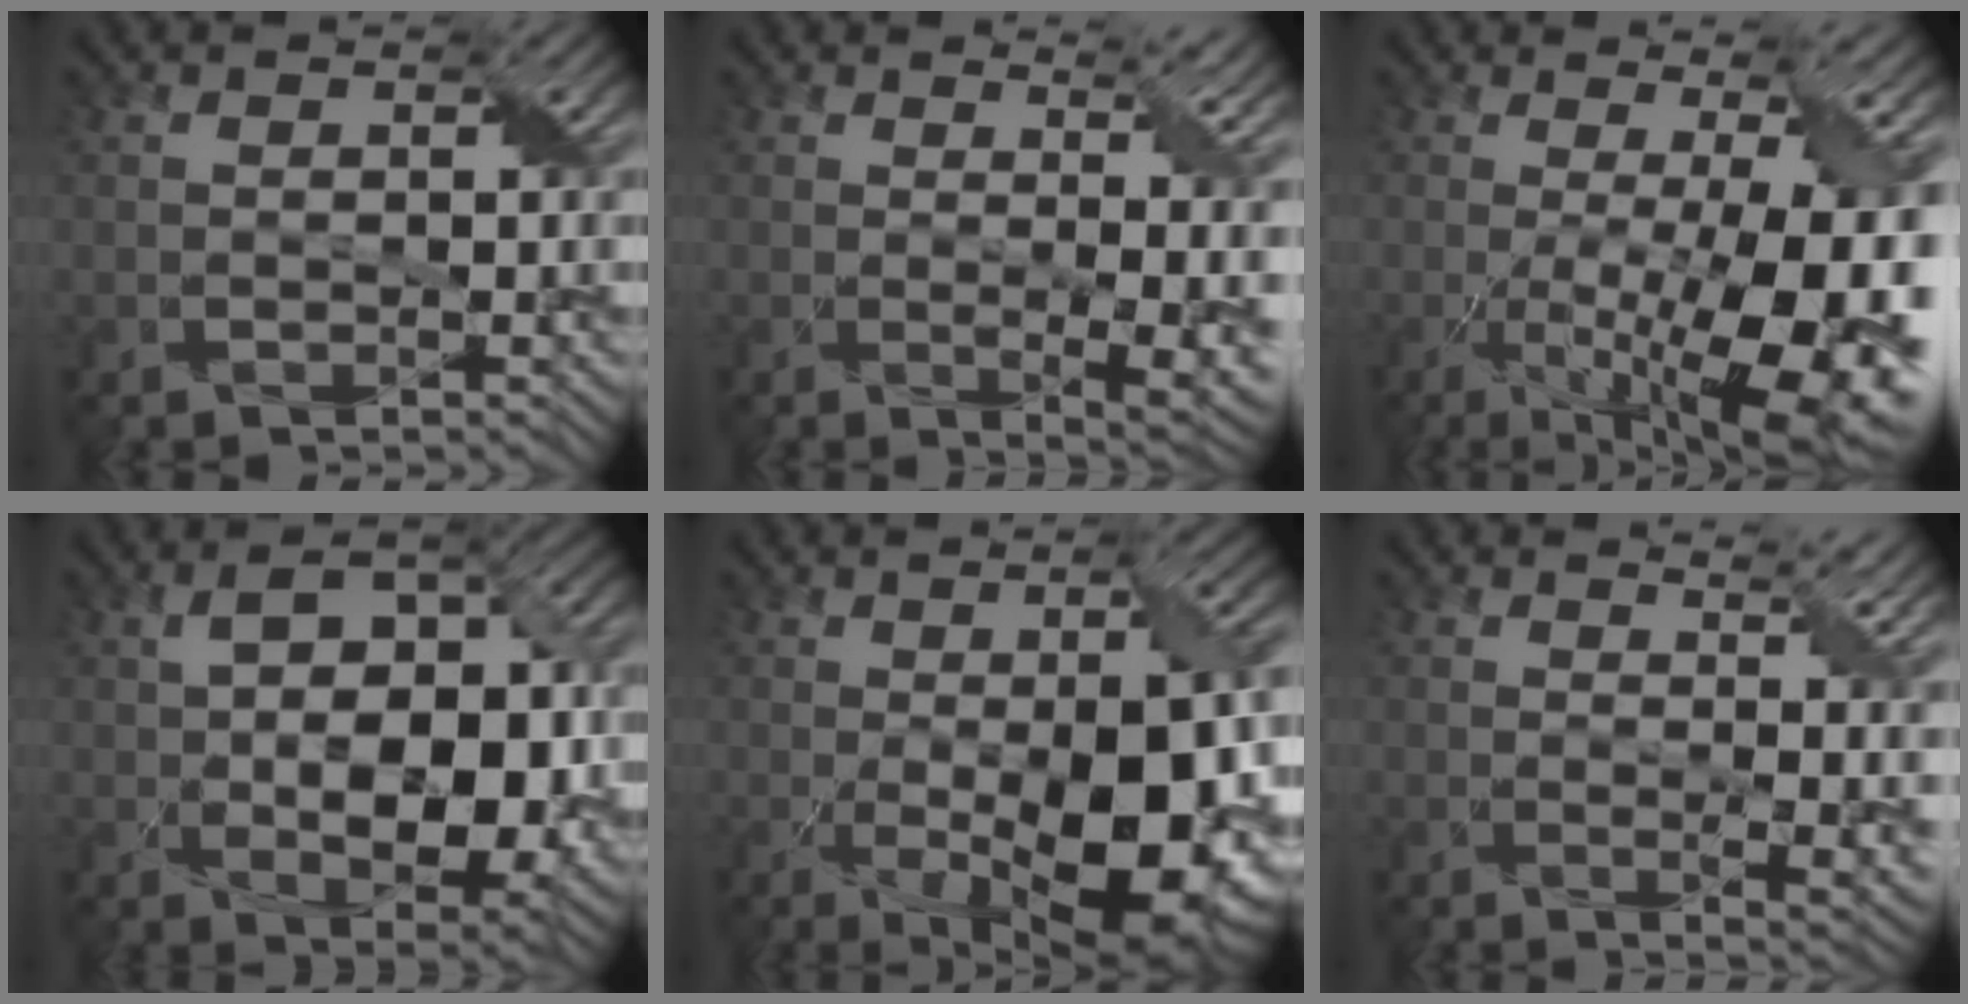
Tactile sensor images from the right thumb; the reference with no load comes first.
{"total": 8.9, "force": [1.7, 3.4, 8.0], "torque": [-0.091, -0.003, 0.035]}
{"total": 18.0, "force": [-3.2, 5.7, 16.7], "torque": [-0.206, -0.014, -0.042]}
{"total": 12.0, "force": [-1.1, 6.8, 9.8], "torque": [-0.156, -0.003, -0.013]}
{"total": 16.1, "force": [-3.1, 6.5, 14.4], "torque": [-0.211, -0.034, -0.027]}
{"total": 9.0, "force": [3.6, 3.1, 7.6], "torque": [-0.095, 0.009, 0.053]}